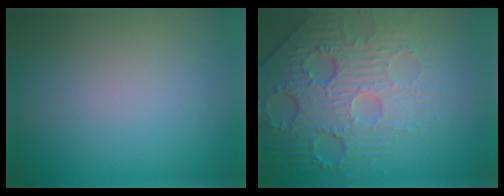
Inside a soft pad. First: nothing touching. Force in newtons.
{"total": 7.3, "press": 5.4, "slide": 5.0}